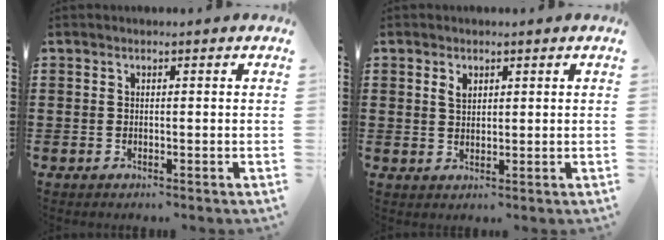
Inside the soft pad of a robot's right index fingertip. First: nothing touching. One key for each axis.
{"total": 1.9, "fx": 0.9, "fy": 1.2, "fz": 1.1, "tx": -0.026, "ty": 0.005, "tz": 0.017}